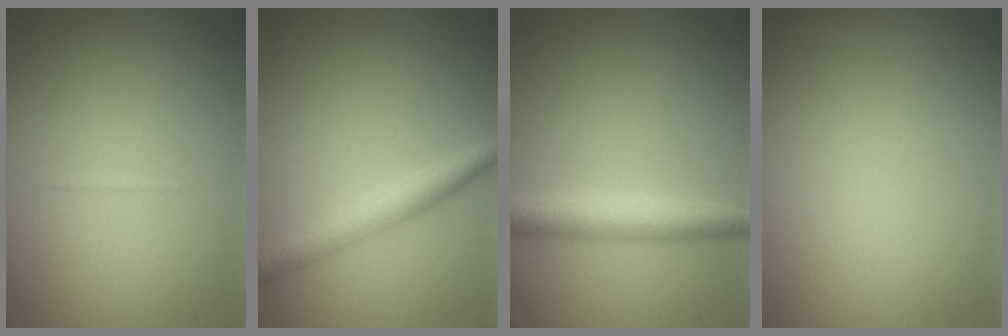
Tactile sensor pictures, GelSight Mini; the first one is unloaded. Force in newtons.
{"total": 3.3, "press": 3.3, "slide": 0.1}
{"total": 3.9, "press": 3.9, "slide": 0.1}
{"total": 1.0, "press": 1.0, "slide": 0.1}